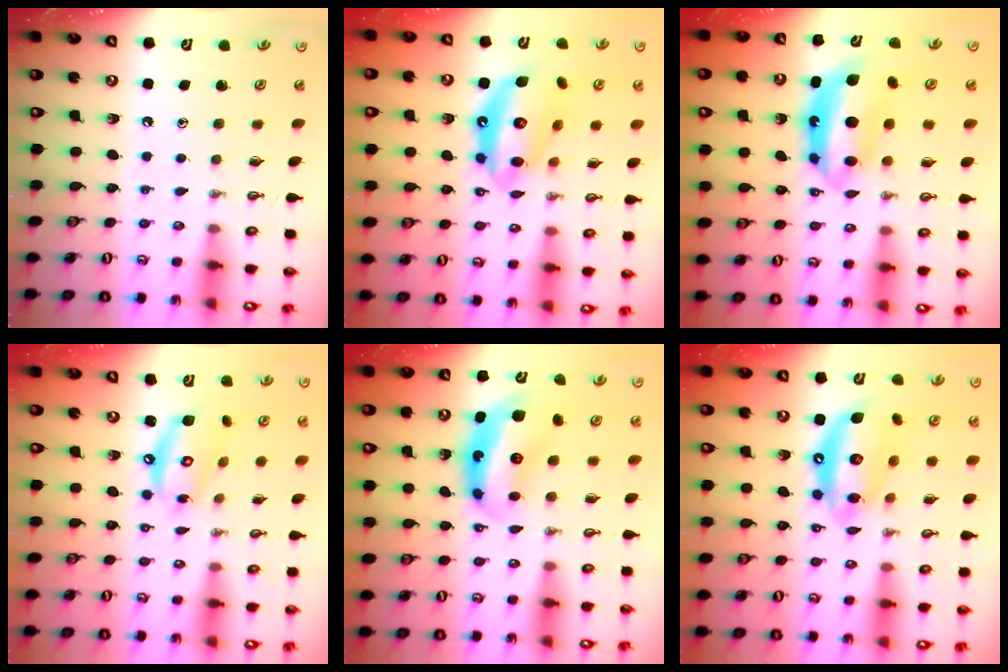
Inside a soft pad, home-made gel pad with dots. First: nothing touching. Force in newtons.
{"total": 14.6, "press": 14.6, "slide": 1.2}
{"total": 10.5, "press": 10.4, "slide": 0.7}
{"total": 12.1, "press": 12.1, "slide": 0.9}
{"total": 8.2, "press": 8.1, "slide": 0.4}
{"total": 14.1, "press": 14.0, "slide": 1.1}